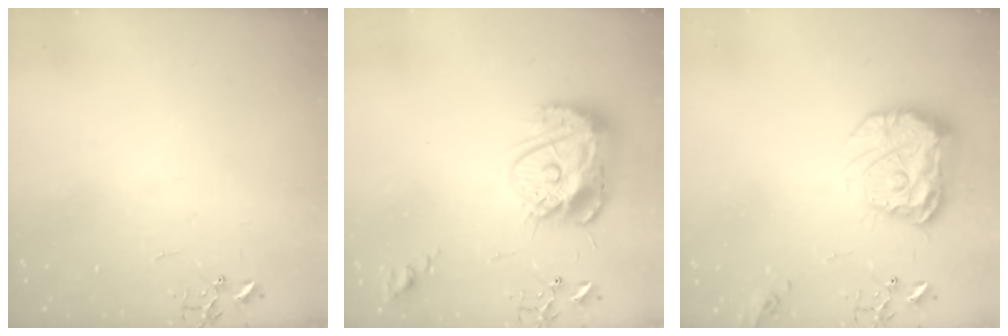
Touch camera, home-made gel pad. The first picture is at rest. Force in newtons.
{"total": 15.6, "press": 15.5, "slide": 1.4}
{"total": 16.7, "press": 16.6, "slide": 1.2}